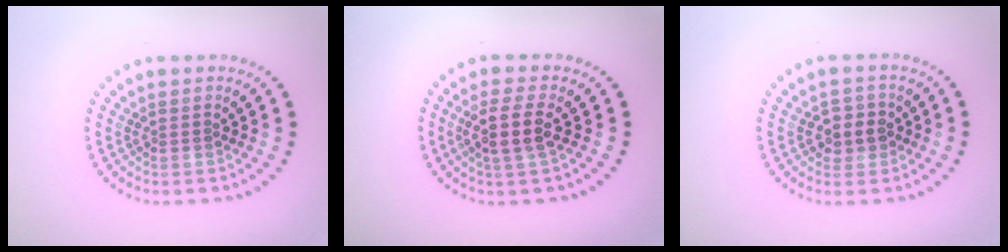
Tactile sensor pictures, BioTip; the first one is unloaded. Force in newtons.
{"total": 2.9, "press": 2.5, "slide": 1.5}
{"total": 2.2, "press": 2.1, "slide": 0.7}